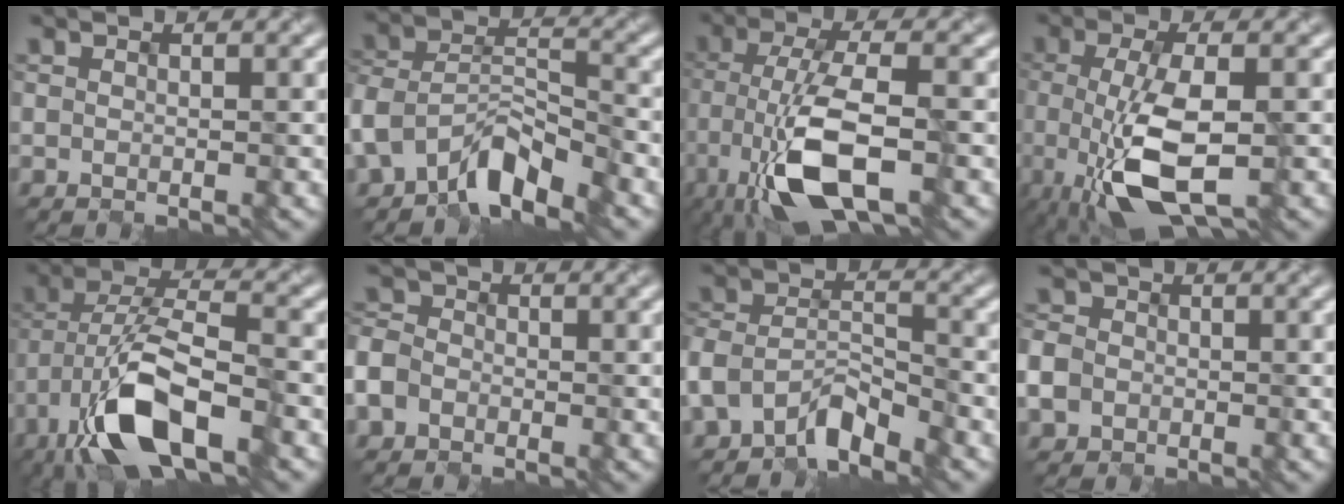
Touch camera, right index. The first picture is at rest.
{"total": 7.0, "force": [-4.7, 3.4, 3.8], "torque": [-0.063, -0.003, -0.094]}
{"total": 8.1, "force": [-3.6, 2.6, 6.8], "torque": [-0.142, -0.002, -0.070]}
{"total": 7.0, "force": [-2.0, 2.3, 6.3], "torque": [-0.133, -0.009, -0.034]}
{"total": 10.3, "force": [-5.7, 3.5, 7.8], "torque": [-0.161, 0.002, -0.107]}
{"total": 4.2, "force": [-1.7, 3.4, 1.9], "torque": [-0.032, -0.002, -0.038]}
{"total": 5.4, "force": [-3.9, 2.6, 2.6], "torque": [-0.049, -0.001, -0.079]}
{"total": 3.3, "force": [-0.8, 3.0, 1.1], "torque": [-0.020, 0.002, -0.018]}